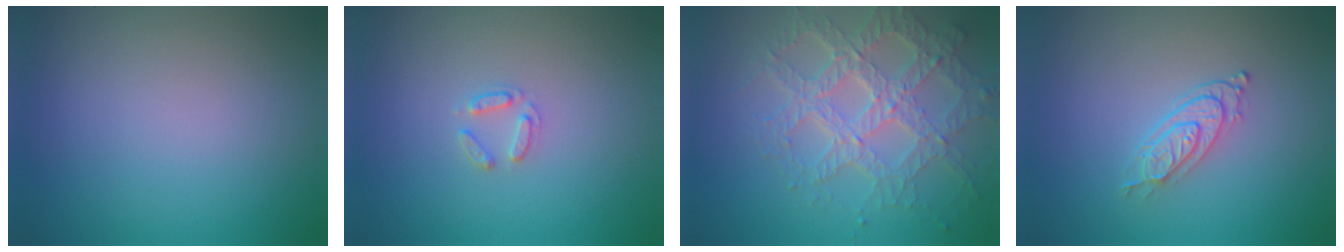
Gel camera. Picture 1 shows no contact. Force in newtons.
{"total": 1.5, "press": 1.4, "slide": 0.2}
{"total": 6.8, "press": 4.9, "slide": 4.7}
{"total": 2.7, "press": 2.1, "slide": 1.7}